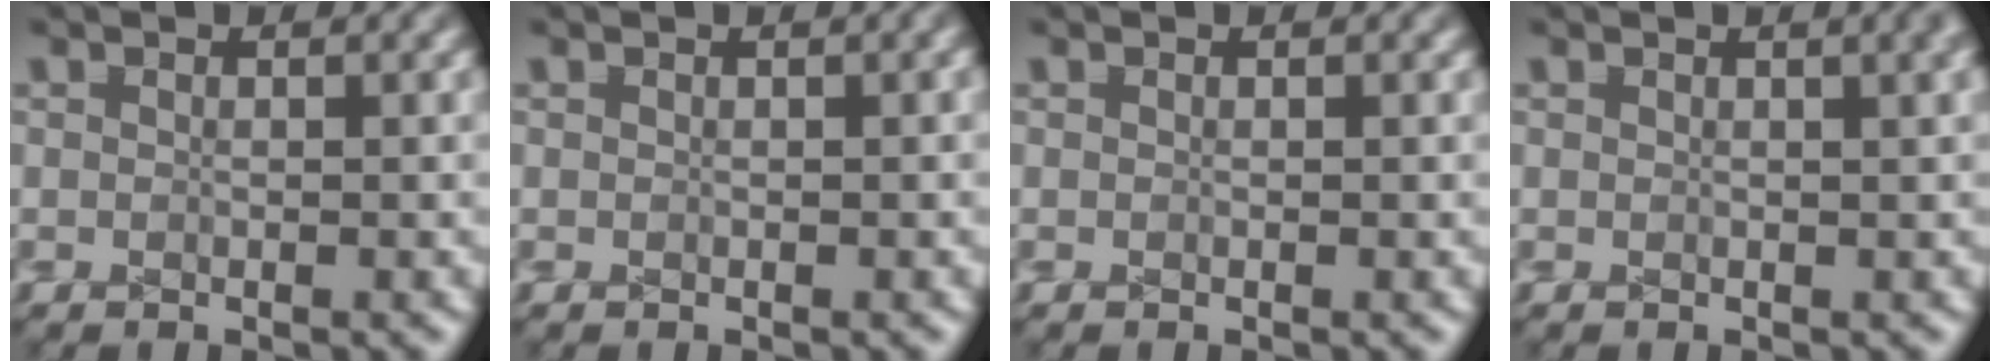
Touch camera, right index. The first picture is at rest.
{"total": 0.0}
{"total": 0.0}
{"total": 1.0, "force": [0.6, 0.0, 0.7], "torque": [-0.006, 0.005, 0.008]}